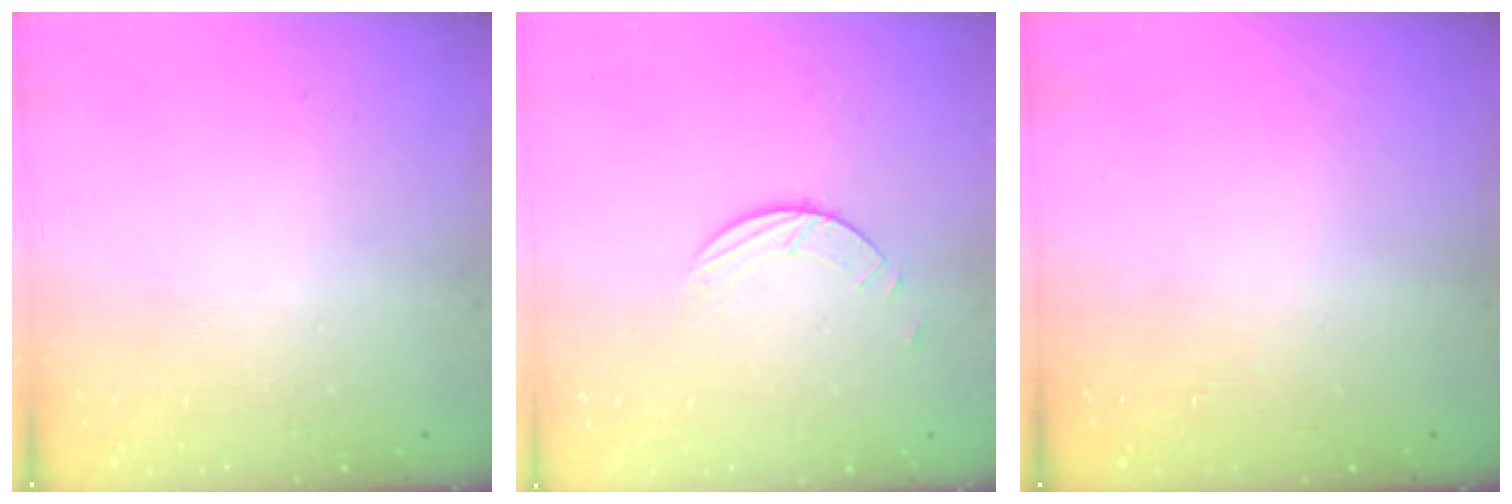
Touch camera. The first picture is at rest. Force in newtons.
{"total": 2.0, "press": 2.0, "slide": 0.2}
{"total": 0.0}